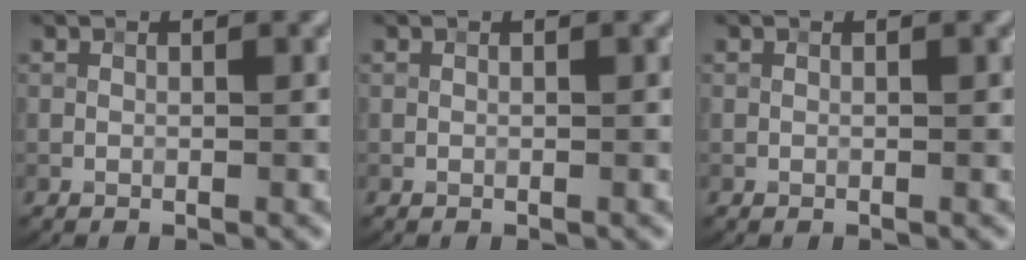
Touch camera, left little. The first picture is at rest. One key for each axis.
{"total": 0.0}
{"total": 0.0}